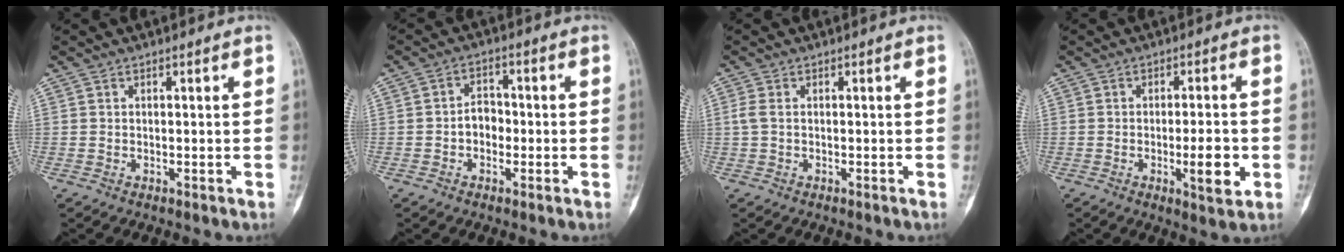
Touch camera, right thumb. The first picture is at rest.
{"total": 4.0, "force": [-1.0, 3.1, 2.4], "torque": [-0.022, 0.019, -0.024]}
{"total": 1.7, "force": [-0.1, 0.8, 1.5], "torque": [-0.046, 0.000, -0.001]}
{"total": 6.8, "force": [-1.6, 1.8, 6.4], "torque": [-0.093, -0.003, -0.019]}